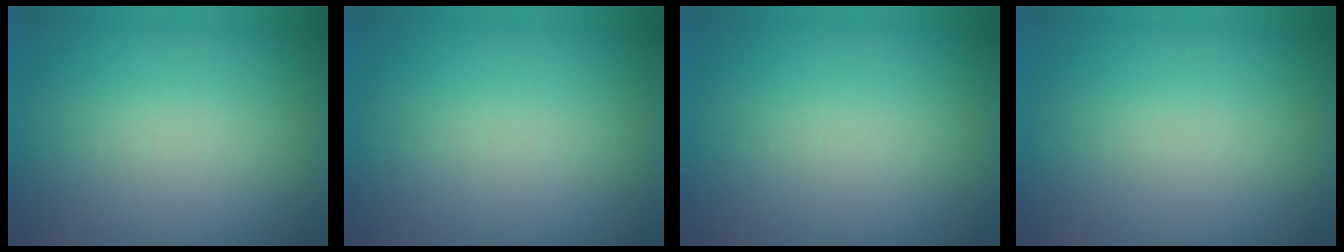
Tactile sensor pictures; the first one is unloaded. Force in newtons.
{"total": 1.3}
{"total": 1.1}
{"total": 0.0}